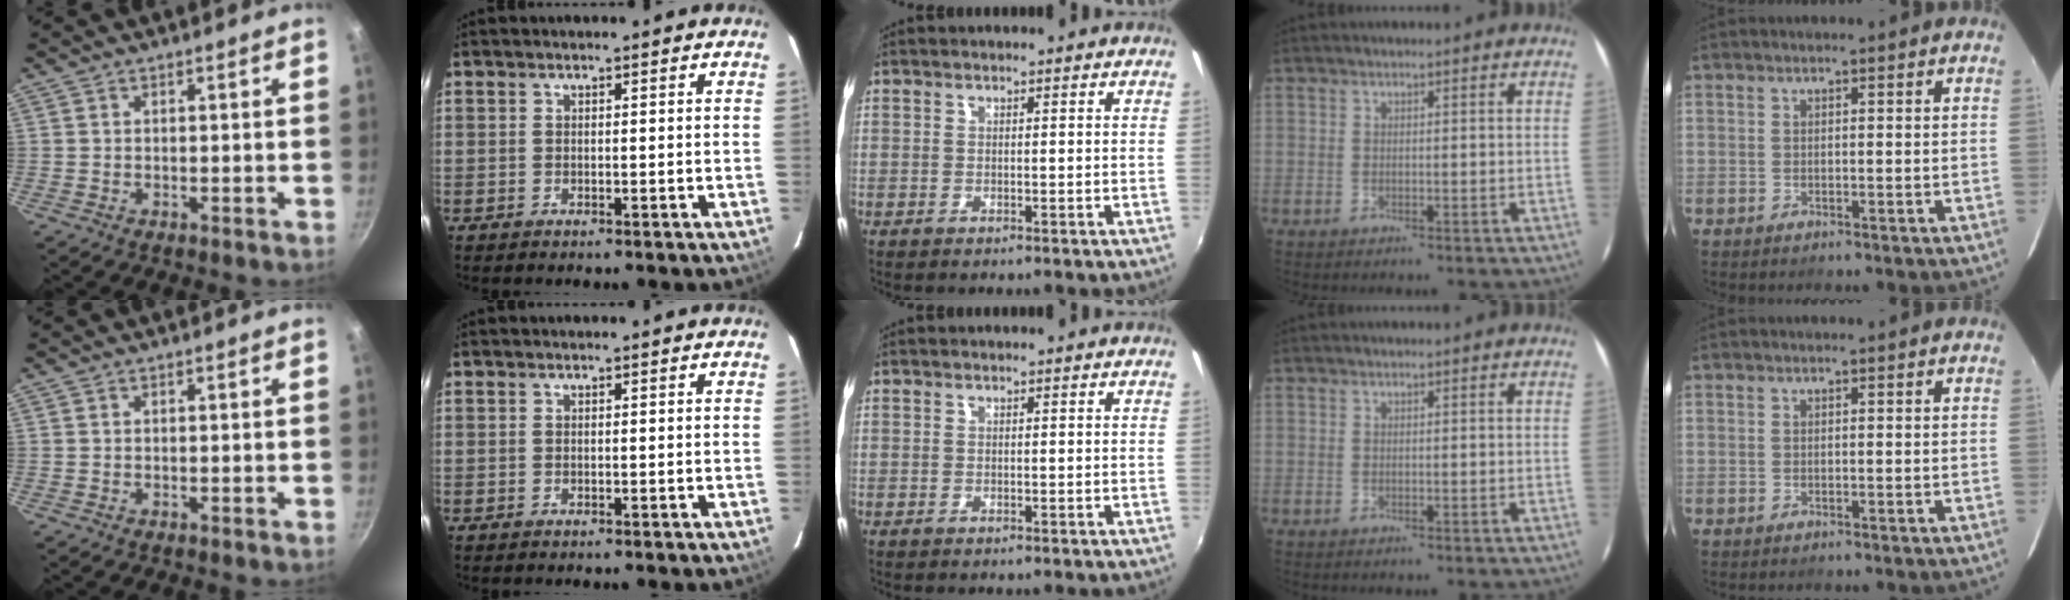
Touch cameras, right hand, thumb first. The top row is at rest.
{}